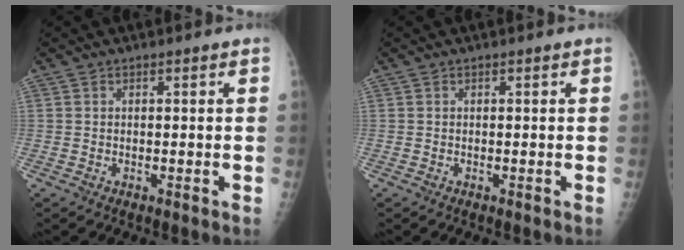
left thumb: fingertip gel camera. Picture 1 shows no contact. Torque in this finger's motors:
{"motor_torque": [0.12, 0.08, -0.09, -0.03, 0.04]}